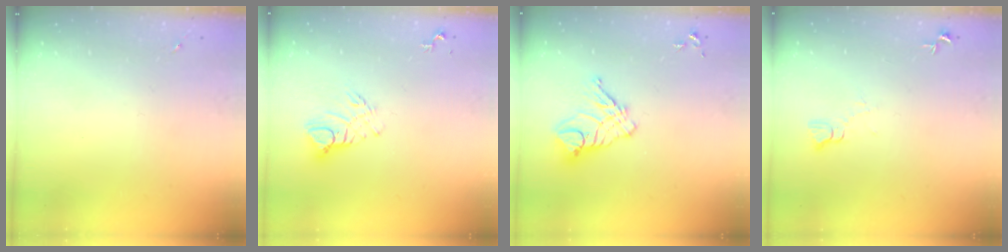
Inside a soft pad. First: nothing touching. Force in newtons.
{"total": 8.7, "press": 8.6, "slide": 0.9}
{"total": 11.6, "press": 11.5, "slide": 1.1}
{"total": 3.7, "press": 3.7, "slide": 0.3}